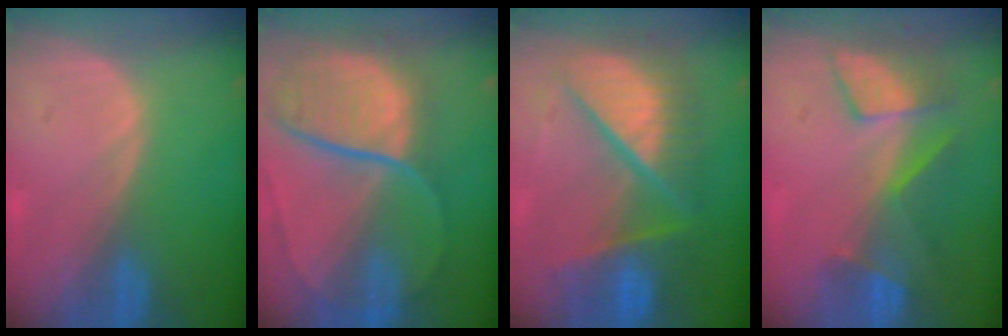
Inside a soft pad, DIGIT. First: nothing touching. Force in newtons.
{"total": 11.0, "press": 9.2, "slide": 6.1}
{"total": 11.1, "press": 11.0, "slide": 1.3}
{"total": 8.6, "press": 7.2, "slide": 4.7}